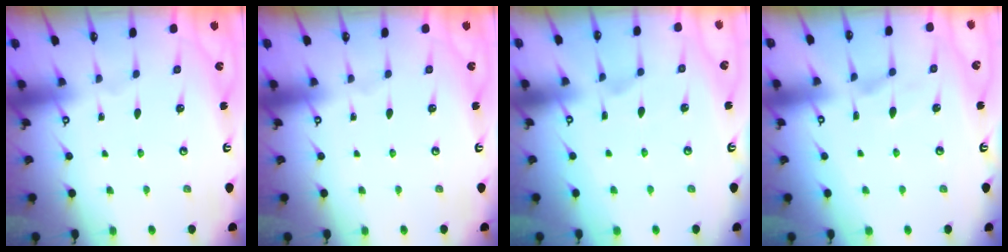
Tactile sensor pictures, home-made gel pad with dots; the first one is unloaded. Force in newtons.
{"total": 0.0}
{"total": 2.7, "press": 2.4, "slide": 1.2}
{"total": 2.5, "press": 2.1, "slide": 1.4}